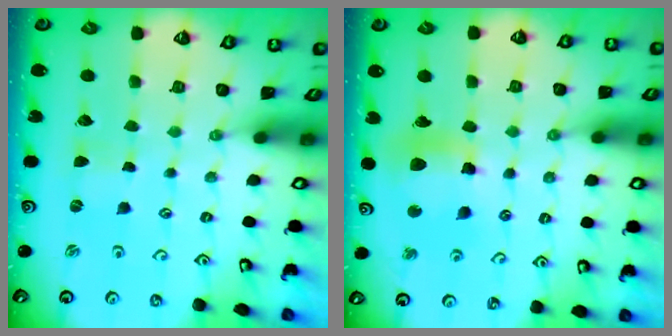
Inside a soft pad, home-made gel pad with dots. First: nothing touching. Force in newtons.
{"total": 12.2, "press": 12.1, "slide": 1.8}